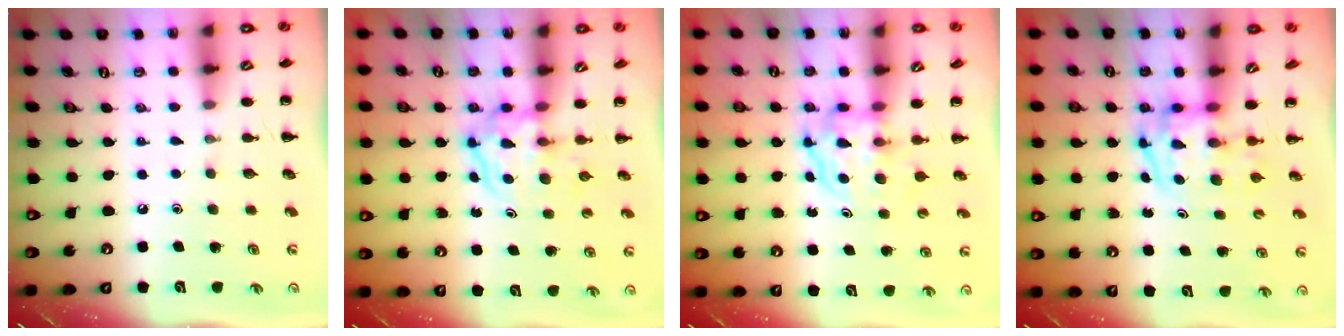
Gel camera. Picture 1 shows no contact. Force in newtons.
{"total": 3.7, "press": 3.7, "slide": 0.4}
{"total": 3.9, "press": 3.9, "slide": 0.2}
{"total": 3.8, "press": 3.7, "slide": 0.7}